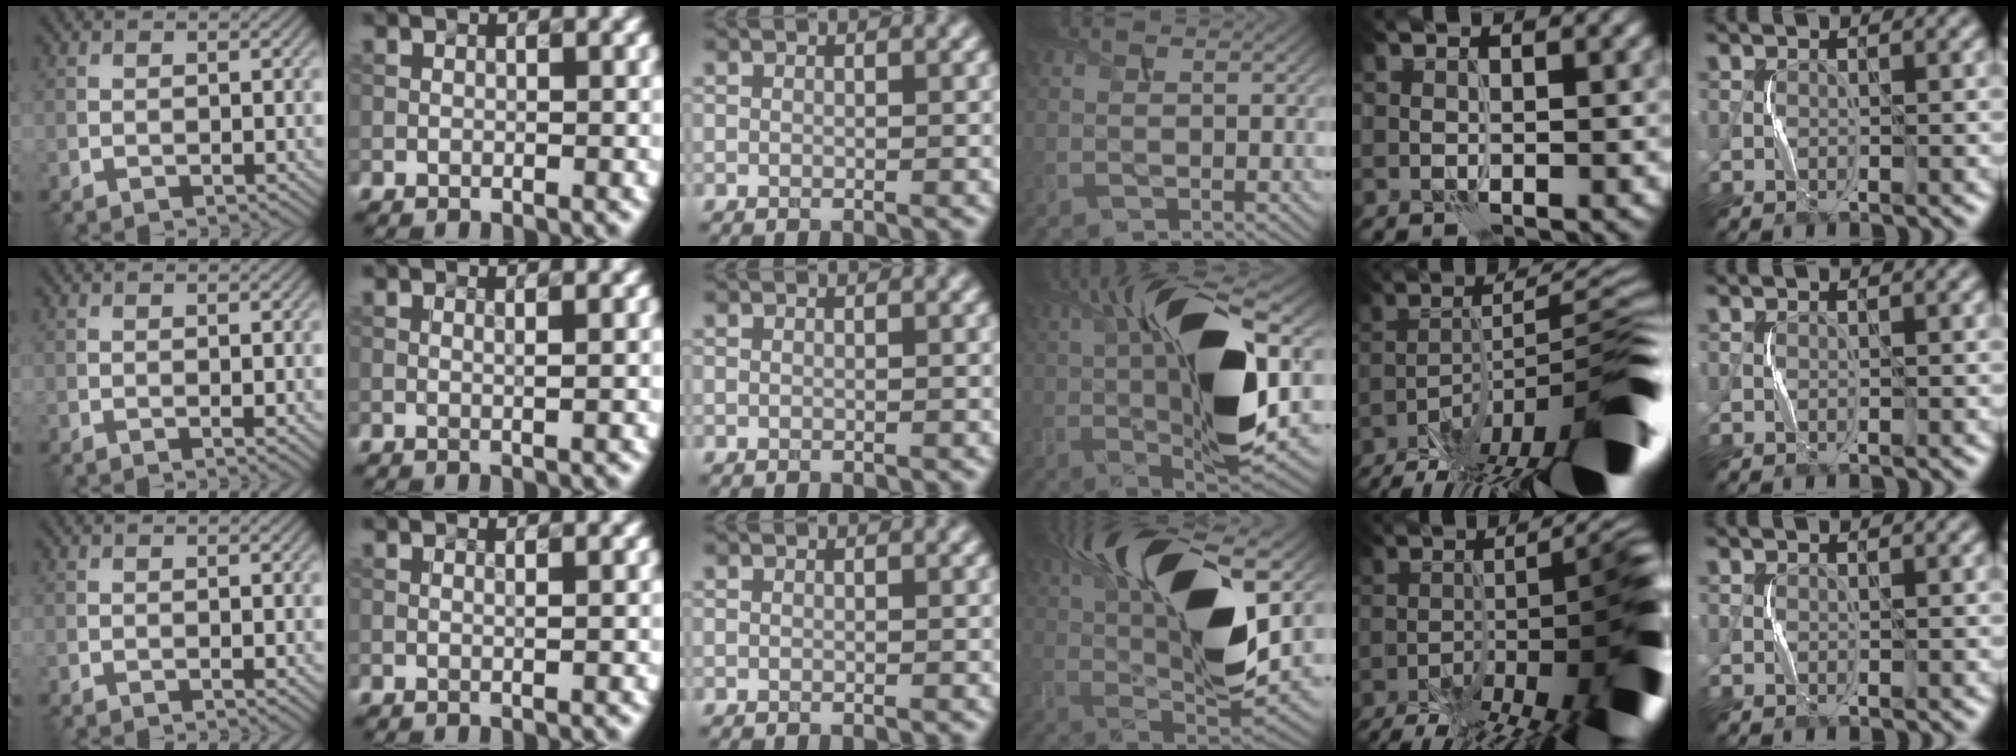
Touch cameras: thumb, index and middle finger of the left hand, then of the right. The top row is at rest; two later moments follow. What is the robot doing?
{"motion": "squeeze", "object": "paper clamp"}